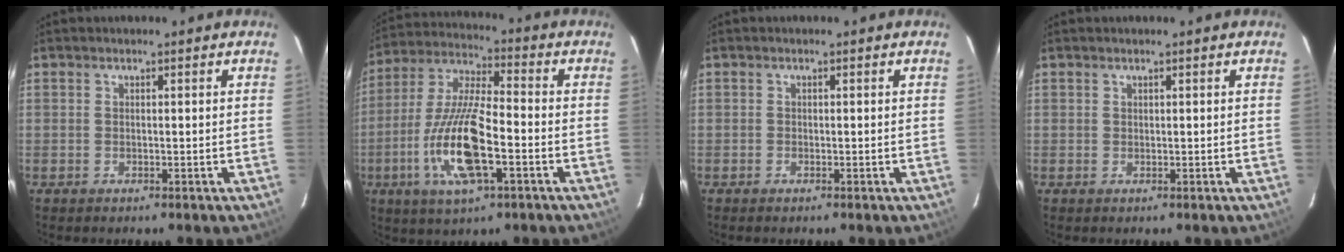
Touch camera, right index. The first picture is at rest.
{"total": 15.7, "force": [-5.0, 4.5, 14.2], "torque": [-0.301, -0.009, -0.099]}
{"total": 0.0}
{"total": 0.0}